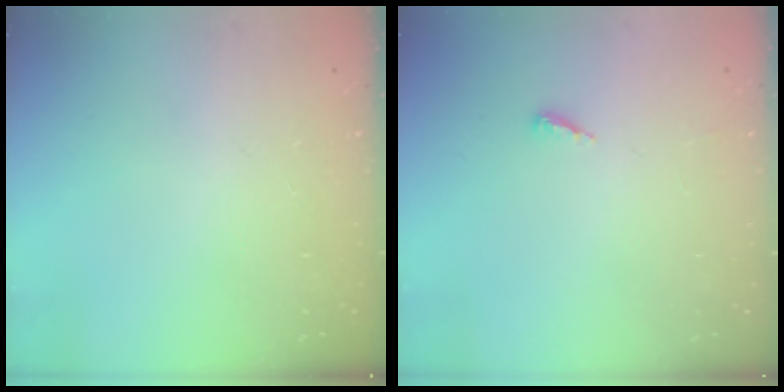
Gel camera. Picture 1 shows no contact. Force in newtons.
{"total": 2.8, "press": 2.8, "slide": 0.2}